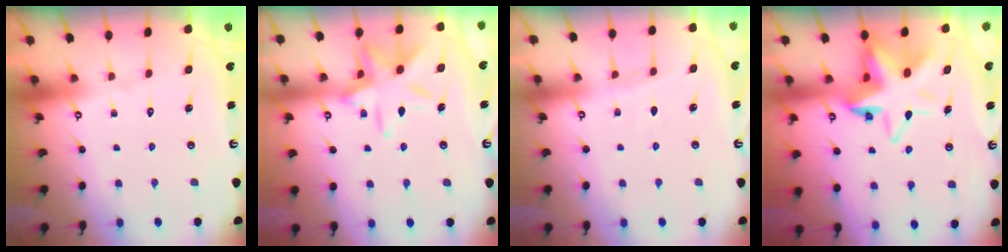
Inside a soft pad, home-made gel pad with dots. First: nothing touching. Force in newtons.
{"total": 12.8, "press": 12.8, "slide": 0.8}
{"total": 3.0, "press": 3.0, "slide": 0.4}
{"total": 11.1, "press": 10.9, "slide": 1.9}